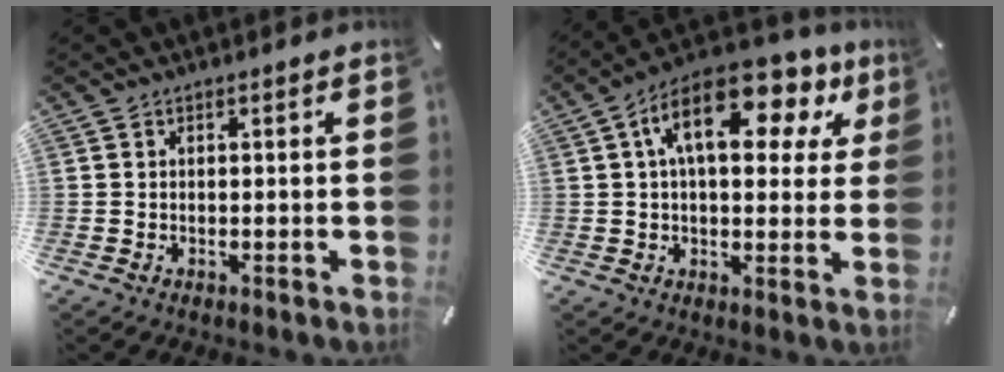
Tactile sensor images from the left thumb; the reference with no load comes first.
{"total": 16.0, "force": [6.8, 7.9, 12.1], "torque": [-0.197, -0.010, 0.113]}